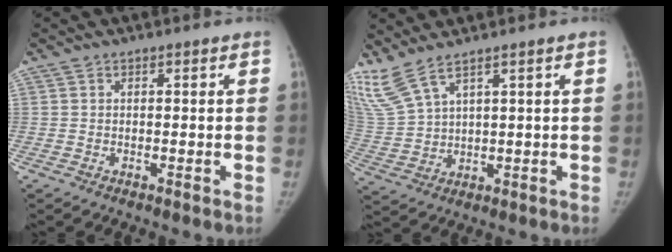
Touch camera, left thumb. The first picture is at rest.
{"total": 9.2, "force": [6.9, 2.4, 5.6], "torque": [-0.141, -0.024, 0.160]}